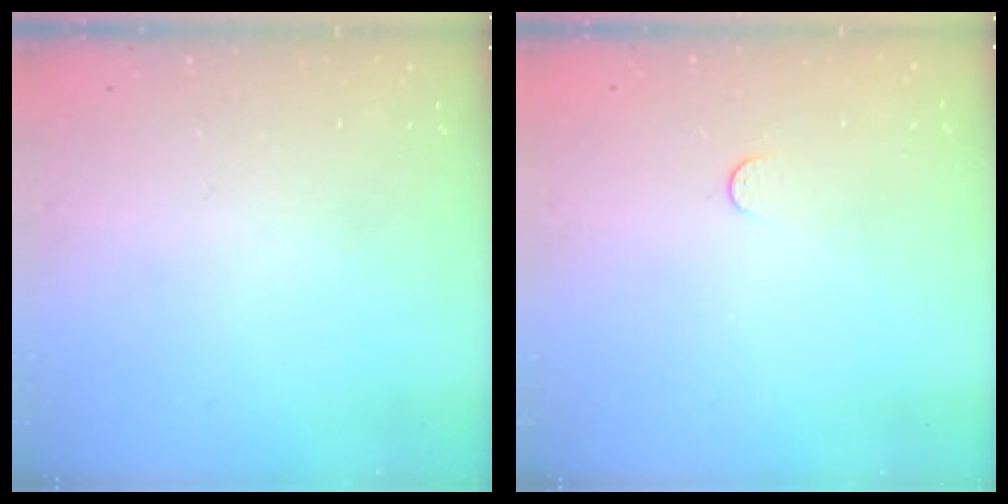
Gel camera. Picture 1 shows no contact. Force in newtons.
{"total": 3.0, "press": 3.0, "slide": 0.3}